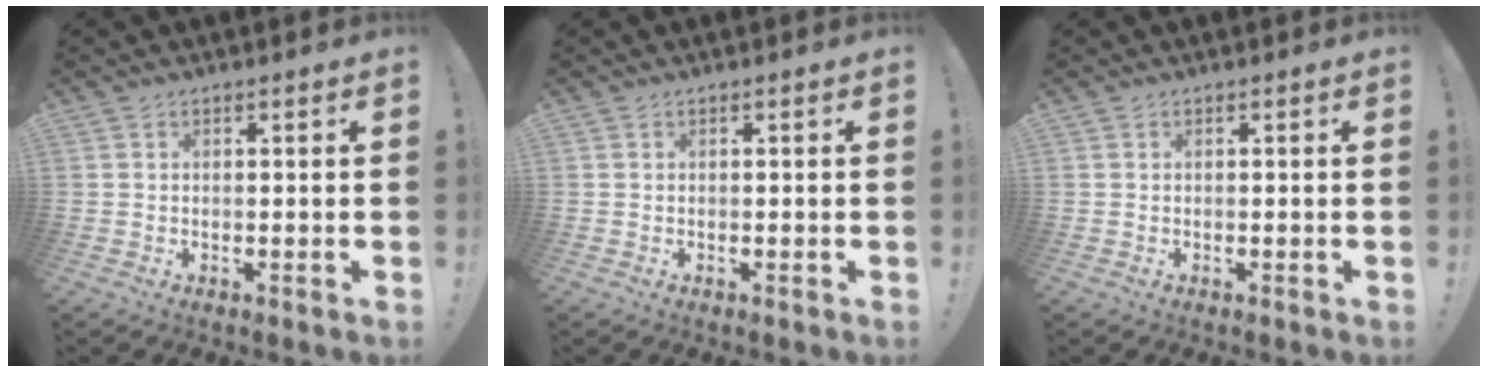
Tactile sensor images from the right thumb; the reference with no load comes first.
{"total": 0.0}
{"total": 0.0}